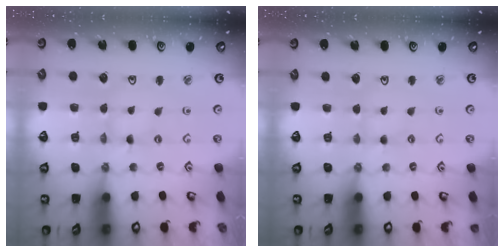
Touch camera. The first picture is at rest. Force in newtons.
{"total": 1.5, "press": 1.4, "slide": 0.4}